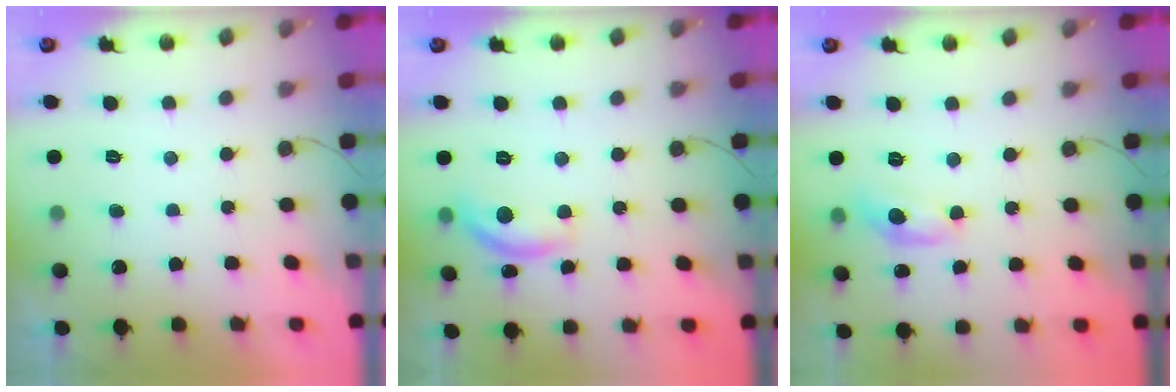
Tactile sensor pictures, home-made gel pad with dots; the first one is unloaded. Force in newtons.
{"total": 10.7, "press": 10.6, "slide": 0.5}
{"total": 7.5, "press": 7.4, "slide": 0.4}